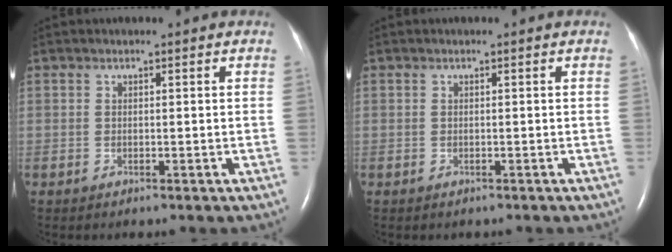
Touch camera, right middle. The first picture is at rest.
{"total": 0.0}